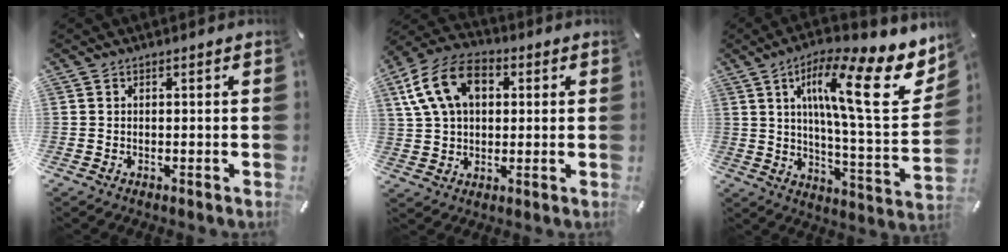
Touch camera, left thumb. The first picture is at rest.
{"total": 14.4, "force": [4.1, 10.3, 9.1], "torque": [-0.185, 0.014, 0.078]}
{"total": 20.1, "force": [9.4, 5.3, 17.0], "torque": [-0.266, -0.049, 0.137]}